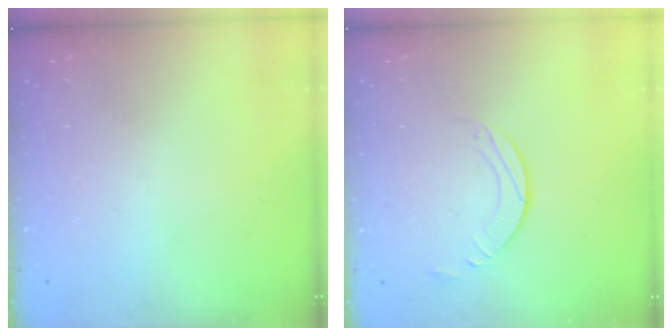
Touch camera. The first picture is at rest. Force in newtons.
{"total": 2.8, "press": 2.8, "slide": 0.2}